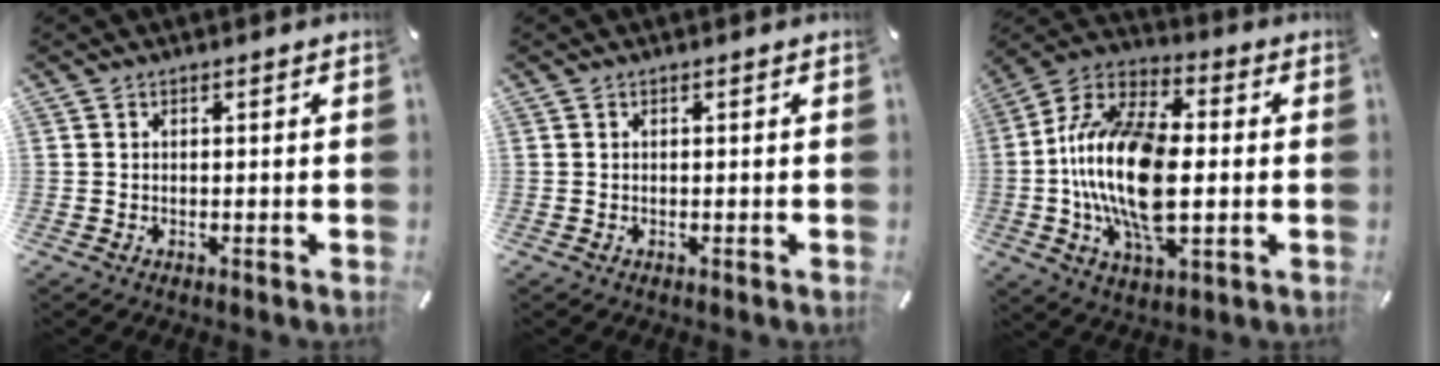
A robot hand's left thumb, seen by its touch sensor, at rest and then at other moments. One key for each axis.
{"total": 0.0}
{"total": 20.0, "fx": -1.4, "fy": 11.0, "fz": 16.7, "tx": -0.360, "ty": -0.002, "tz": -0.027}